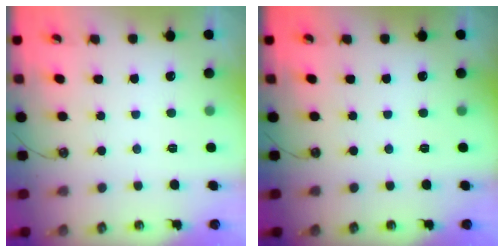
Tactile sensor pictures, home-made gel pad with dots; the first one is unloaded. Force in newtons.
{"total": 0.0}